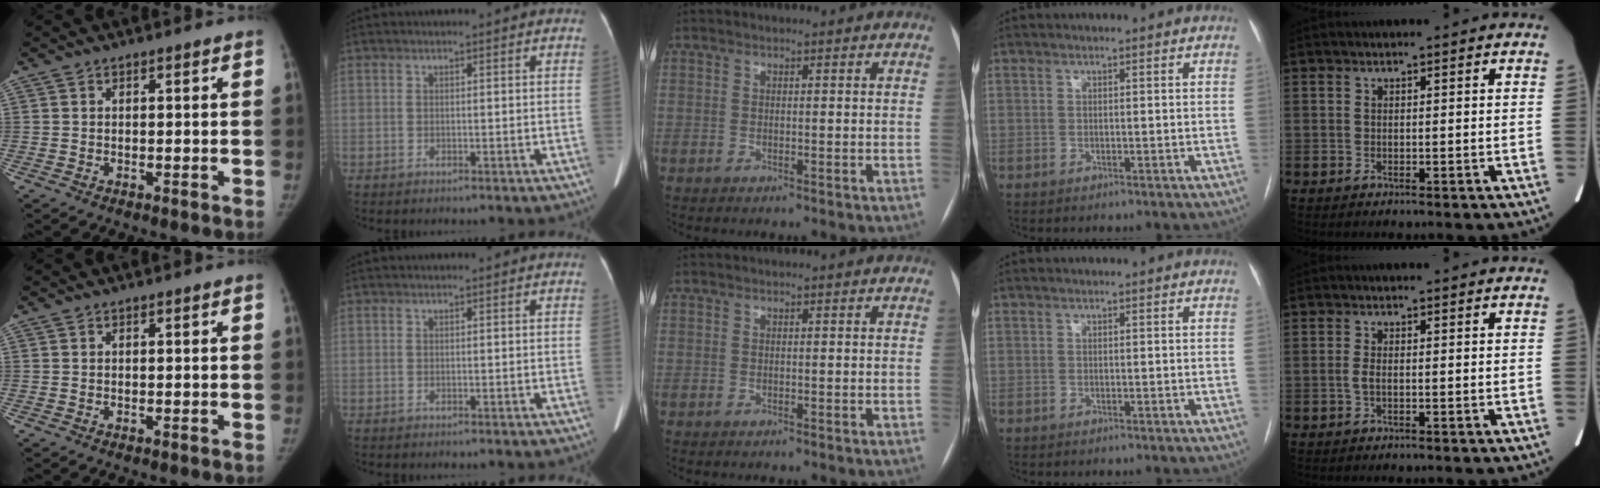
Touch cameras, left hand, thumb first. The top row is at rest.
{"little": {"total": 1.2, "force": [-0.3, 0.4, 1.1], "torque": [-0.027, 0.000, -0.008]}}